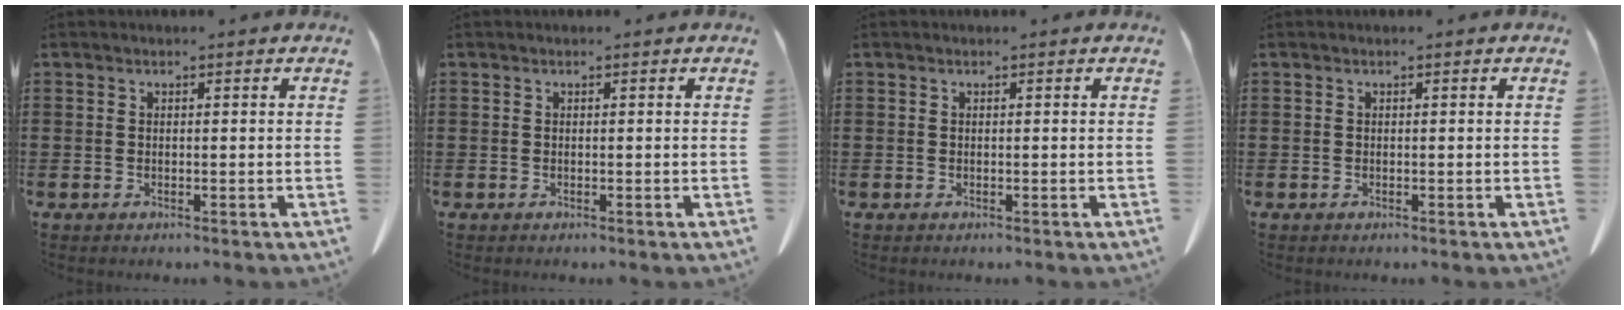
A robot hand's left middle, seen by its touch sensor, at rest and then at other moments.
{"total": 0.0}
{"total": 0.0}
{"total": 0.0}